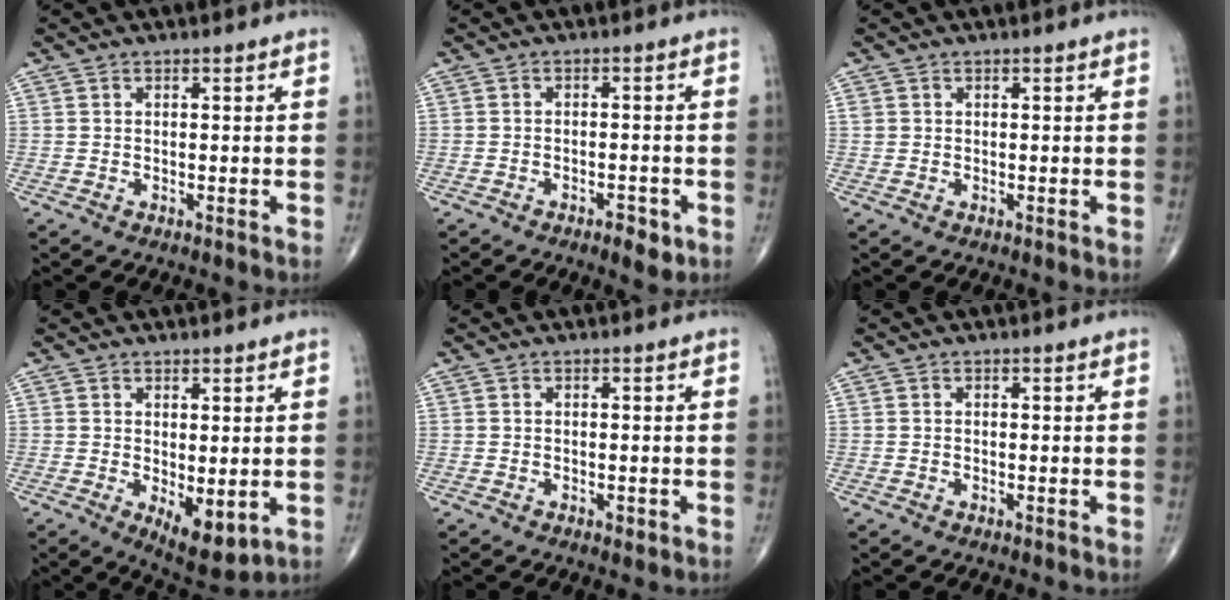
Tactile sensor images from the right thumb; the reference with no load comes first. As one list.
[{"total": 3.7, "force": [-2.0, 1.6, 2.6], "torque": [-0.035, 0.006, -0.027]}, {"total": 0.9, "force": [0.2, 0.8, 0.3], "torque": [0.003, 0.001, 0.004]}, {"total": 6.9, "force": [-1.2, 3.1, 6.1], "torque": [-0.083, -0.020, -0.006]}, {"total": 1.2, "force": [-0.5, 0.7, 0.9], "torque": [-0.012, -0.001, -0.008]}, {"total": 0.0}]